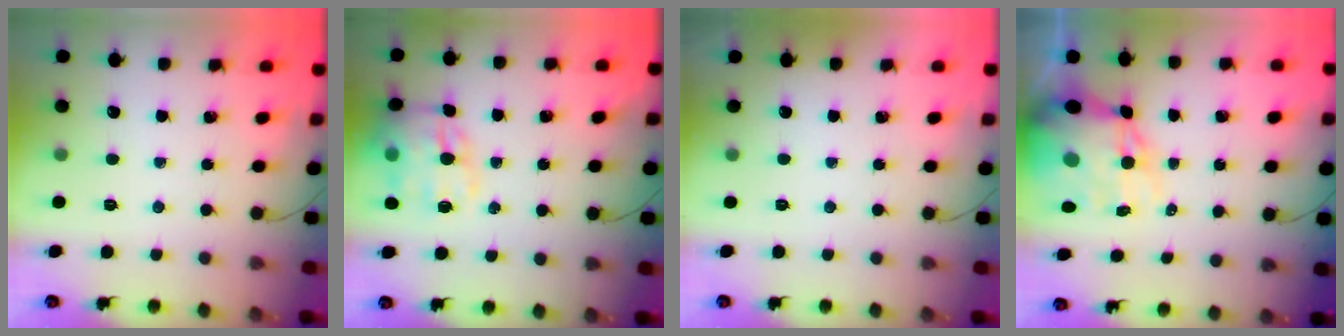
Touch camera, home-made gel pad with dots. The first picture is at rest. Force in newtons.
{"total": 14.2, "press": 13.9, "slide": 3.0}
{"total": 1.8, "press": 1.7, "slide": 0.3}
{"total": 15.6, "press": 15.2, "slide": 3.7}